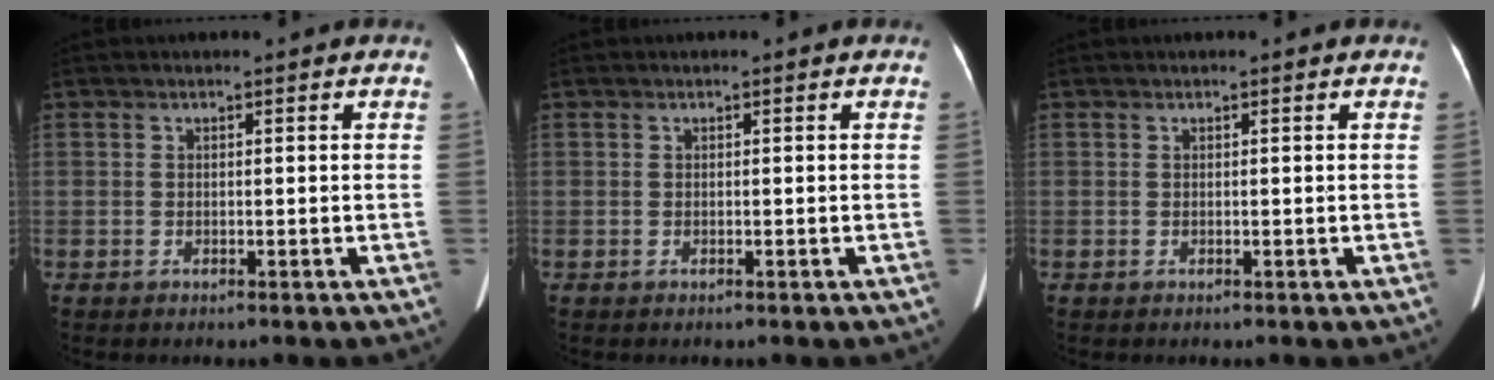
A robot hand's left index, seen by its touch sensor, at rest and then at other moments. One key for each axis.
{"total": 0.0}
{"total": 0.0}